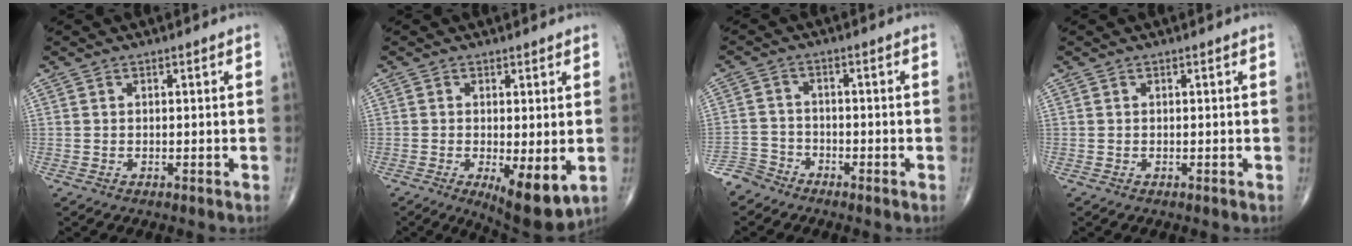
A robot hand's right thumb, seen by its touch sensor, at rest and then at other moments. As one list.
[{"total": 8.7, "force": [-2.0, 2.9, 8.0], "torque": [-0.116, -0.024, -0.024]}, {"total": 4.5, "force": [-3.9, 2.1, -0.1], "torque": [0.010, 0.012, -0.088]}, {"total": 0.0}]